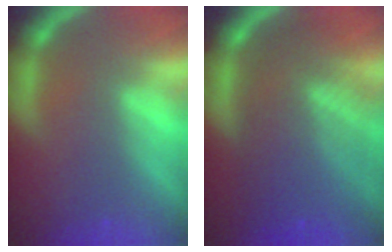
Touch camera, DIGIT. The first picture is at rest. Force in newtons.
{"total": 9.6}